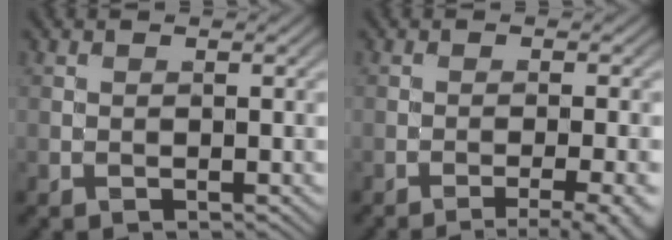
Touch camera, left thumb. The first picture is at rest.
{"total": 6.6, "force": [-4.4, 1.5, 4.7], "torque": [-0.058, 0.006, -0.052]}